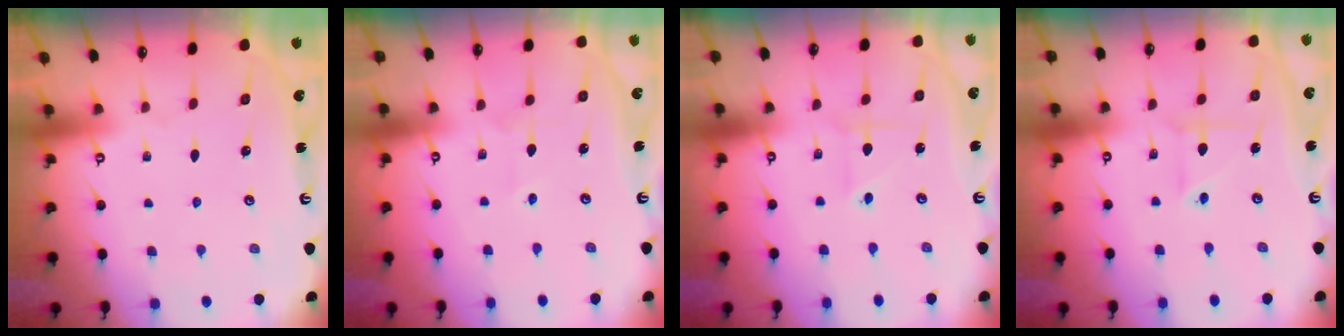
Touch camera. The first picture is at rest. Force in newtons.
{"total": 2.0, "press": 1.9, "slide": 0.5}
{"total": 2.1, "press": 1.9, "slide": 0.7}
{"total": 3.5, "press": 3.4, "slide": 0.4}